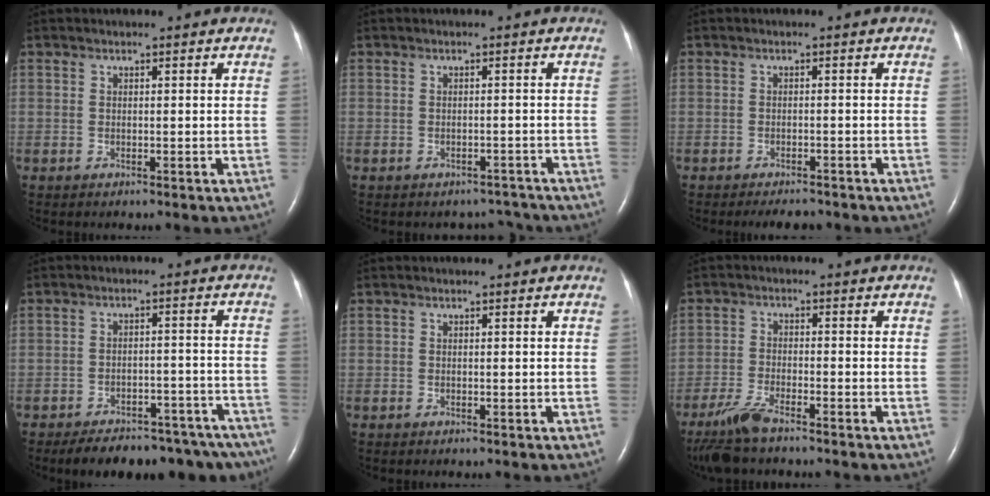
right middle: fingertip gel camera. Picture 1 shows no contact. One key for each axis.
{"total": 3.1, "fx": -2.7, "fy": 1.4, "fz": -0.5, "tx": 0.011, "ty": 0.012, "tz": -0.035}
{"total": 3.0, "fx": -2.6, "fy": 0.8, "fz": 1.1, "tx": -0.016, "ty": -0.005, "tz": -0.035}
{"total": 18.0, "fx": -15.1, "fy": 7.3, "fz": 6.6, "tx": -0.071, "ty": 0.016, "tz": -0.182}
{"total": 0.0}
{"total": 6.4, "fx": -5.1, "fy": 0.8, "fz": 3.7, "tx": -0.084, "ty": -0.021, "tz": -0.099}